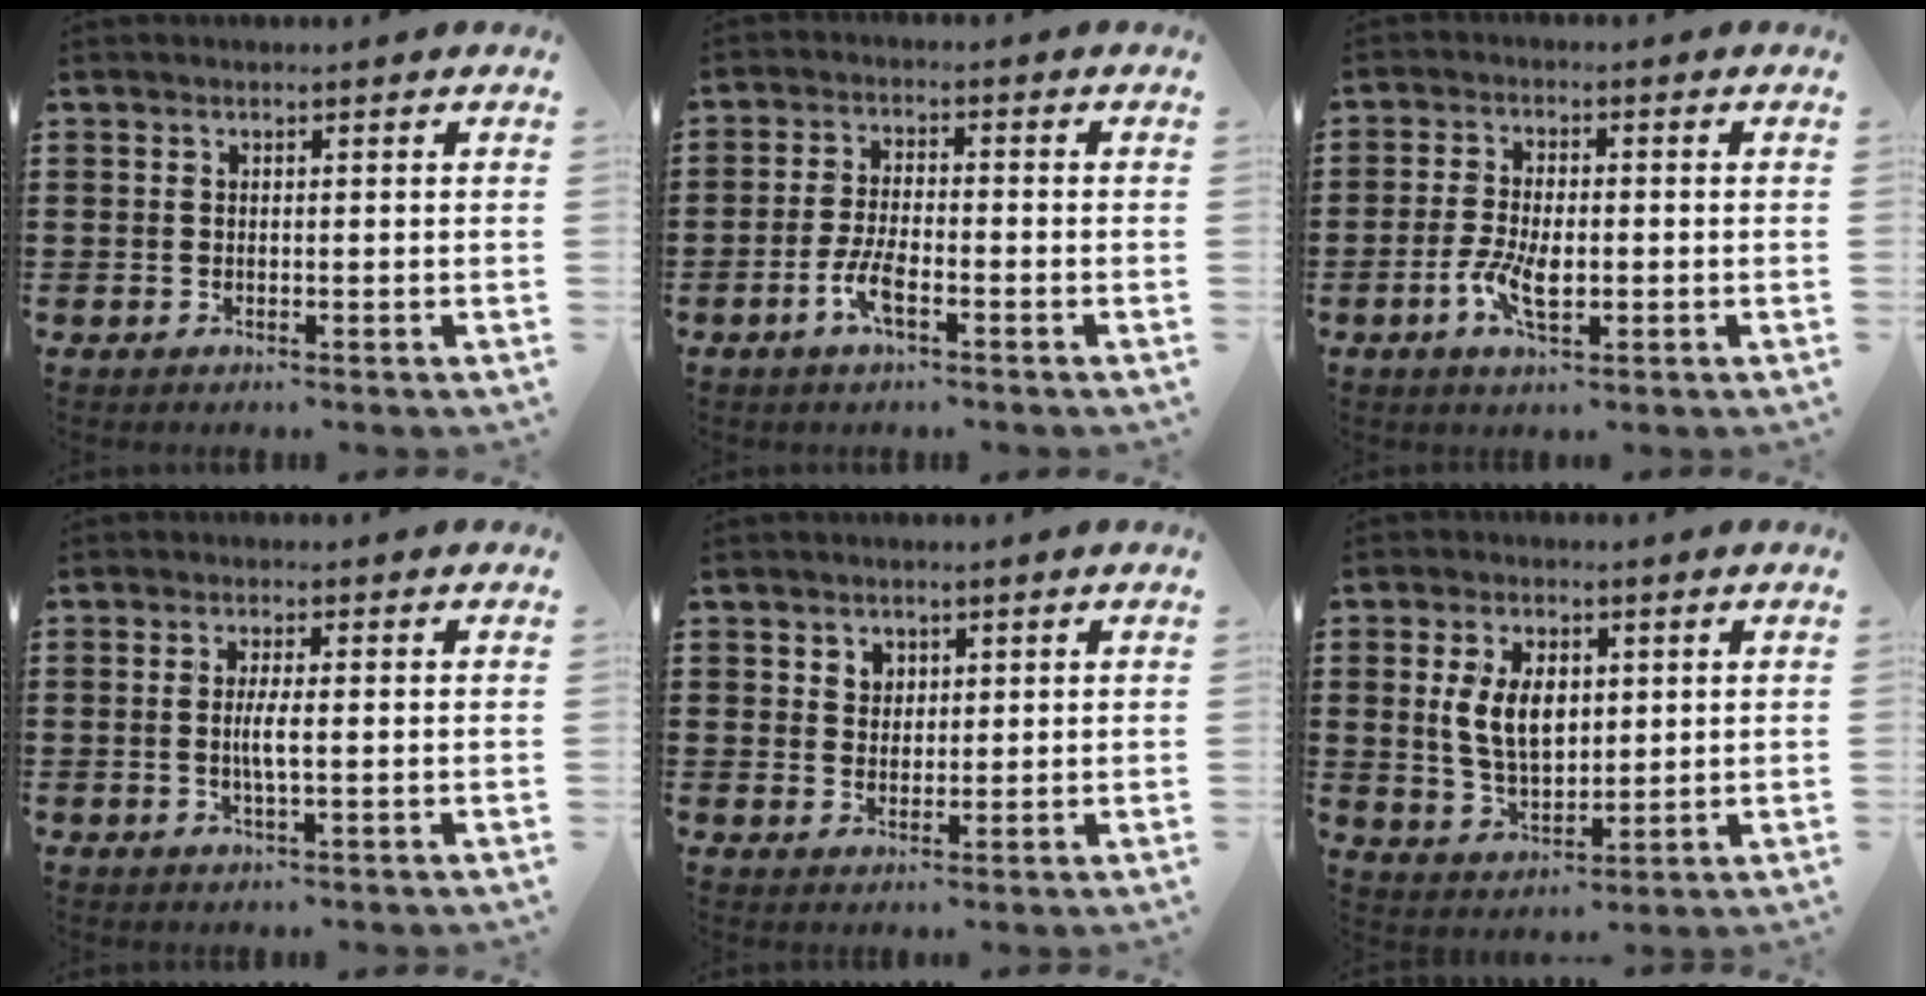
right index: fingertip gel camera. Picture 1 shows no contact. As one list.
[{"total": 4.8, "force": [-2.4, 1.3, 4.0], "torque": [-0.094, -0.005, -0.050]}, {"total": 5.8, "force": [-1.5, 2.6, 5.0], "torque": [-0.106, -0.001, -0.030]}, {"total": 3.0, "force": [-0.3, 0.2, 3.0], "torque": [-0.061, -0.007, -0.009]}, {"total": 2.3, "force": [1.3, 1.9, 0.2], "torque": [-0.013, 0.010, 0.024]}, {"total": 7.5, "force": [1.3, 4.6, 5.8], "torque": [-0.129, 0.008, 0.018]}]